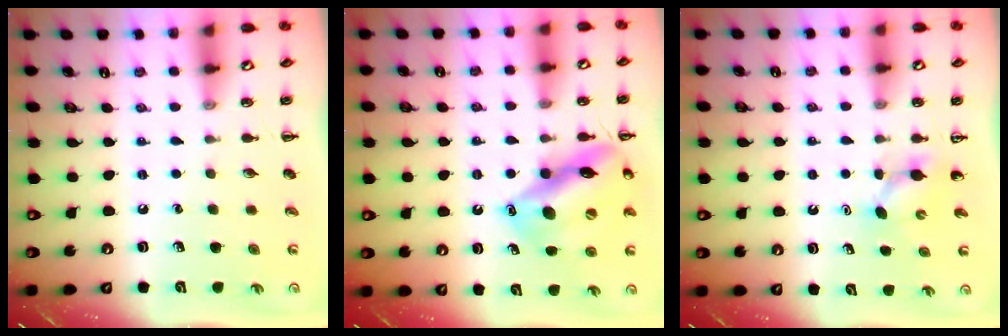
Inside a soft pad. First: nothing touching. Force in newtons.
{"total": 16.1, "press": 16.0, "slide": 1.6}
{"total": 3.8, "press": 3.7, "slide": 1.1}